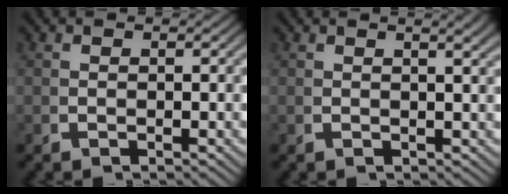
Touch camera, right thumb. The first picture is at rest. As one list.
[{"total": 1.8, "force": [1.1, 0.3, 1.5], "torque": [-0.019, 0.005, 0.016]}]